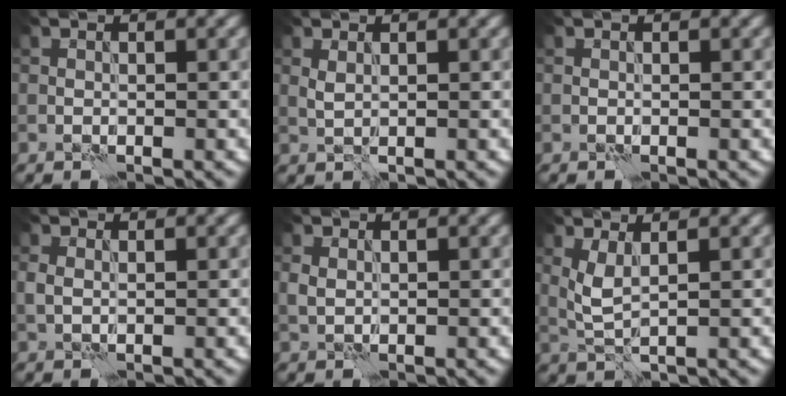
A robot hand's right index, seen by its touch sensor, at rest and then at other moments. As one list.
[{"total": 0.9, "force": [0.4, 0.3, 0.7], "torque": [-0.020, 0.000, 0.011]}, {"total": 0.0}, {"total": 1.4, "force": [0.1, 1.0, 1.0], "torque": [-0.023, -0.003, 0.005]}, {"total": 1.1, "force": [0.2, 0.8, 0.7], "torque": [-0.017, -0.001, 0.007]}, {"total": 2.3, "force": [0.9, 0.6, 2.1], "torque": [-0.051, -0.002, 0.022]}]